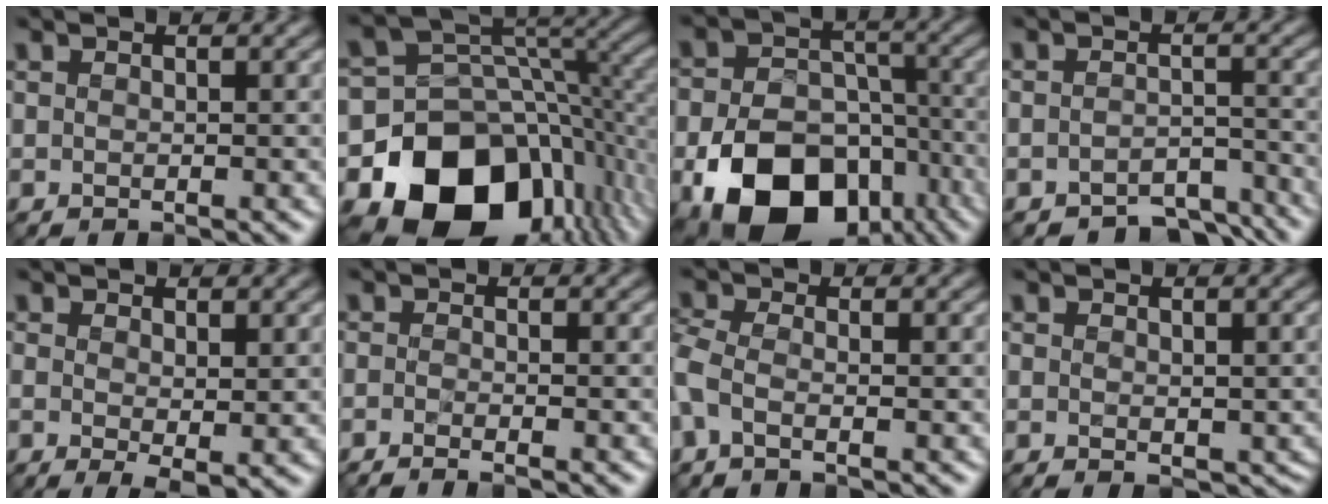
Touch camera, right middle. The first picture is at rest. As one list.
[{"total": 14.6, "force": [-6.1, 10.8, 7.7], "torque": [-0.134, -0.015, -0.102]}, {"total": 13.6, "force": [-6.6, 9.1, 7.7], "torque": [-0.142, -0.028, -0.107]}, {"total": 4.0, "force": [-3.4, 1.4, 1.5], "torque": [-0.016, -0.003, -0.049]}, {"total": 2.5, "force": [-0.2, 0.7, 2.4], "torque": [-0.043, -0.010, -0.003]}, {"total": 2.4, "force": [-1.6, 0.5, 1.7], "torque": [-0.020, -0.006, -0.037]}, {"total": 2.4, "force": [-0.8, 1.0, 2.0], "torque": [-0.056, -0.007, -0.031]}, {"total": 2.2, "force": [-0.4, 1.3, 1.8], "torque": [-0.026, -0.010, -0.002]}]